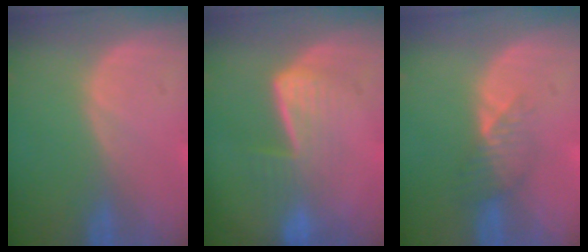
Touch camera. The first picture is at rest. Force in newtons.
{"total": 6.9, "press": 5.8, "slide": 3.7}
{"total": 3.5, "press": 3.1, "slide": 1.7}